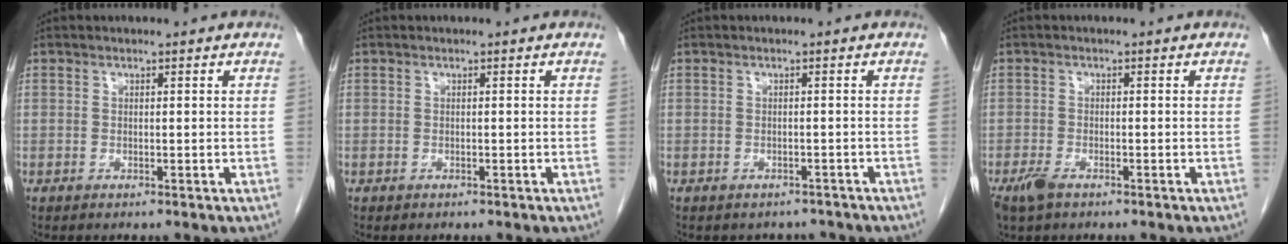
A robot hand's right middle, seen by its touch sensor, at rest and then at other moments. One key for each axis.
{"total": 0.0}
{"total": 3.3, "fx": -2.9, "fy": 1.5, "fz": -0.1, "tx": 0.004, "ty": 0.008, "tz": -0.037}
{"total": 3.0, "fx": -2.0, "fy": 1.2, "fz": 1.9, "tx": -0.045, "ty": -0.005, "tz": -0.032}